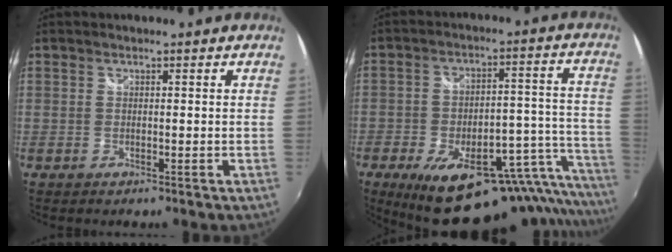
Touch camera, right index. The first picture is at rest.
{"total": 29.1, "force": [-21.2, 9.8, 17.4], "torque": [-0.218, -0.003, -0.277]}